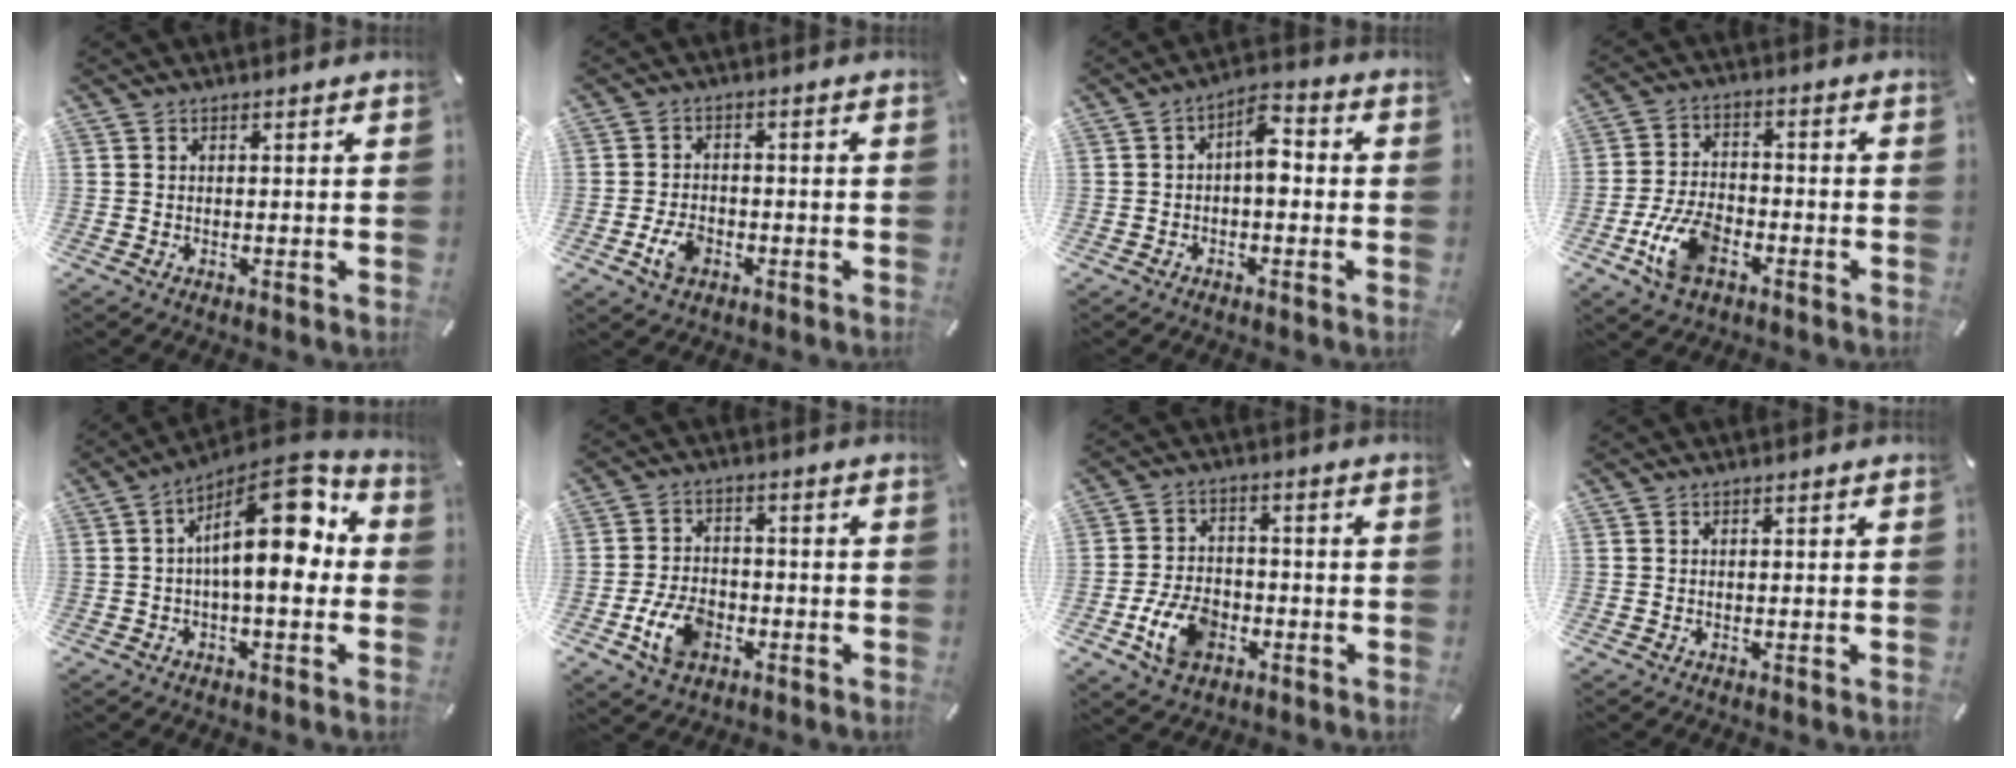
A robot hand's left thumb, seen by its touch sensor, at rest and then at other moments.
{"total": 5.4, "force": [-2.2, 3.7, 3.3], "torque": [-0.072, 0.006, -0.042]}
{"total": 6.3, "force": [-0.7, 3.4, 5.3], "torque": [-0.082, 0.012, -0.016]}
{"total": 11.1, "force": [-5.1, 6.4, 7.4], "torque": [-0.162, 0.014, -0.092]}
{"total": 15.7, "force": [2.5, 6.6, 14.1], "torque": [-0.218, -0.022, 0.036]}
{"total": 9.0, "force": [-3.3, 6.2, 5.5], "torque": [-0.110, 0.012, -0.060]}
{"total": 9.9, "force": [-3.7, 6.9, 6.0], "torque": [-0.124, 0.013, -0.067]}
{"total": 0.0}